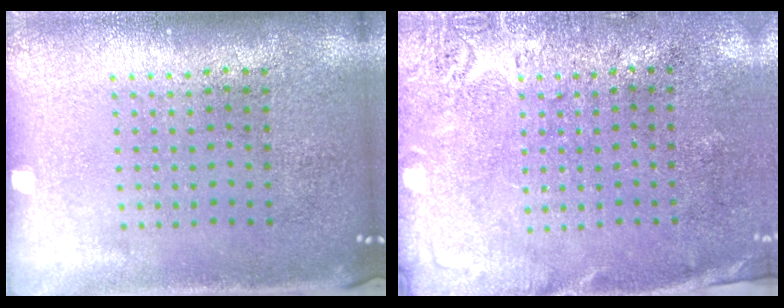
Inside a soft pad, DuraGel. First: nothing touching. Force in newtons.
{"total": 2.6, "press": 2.2, "slide": 1.4}